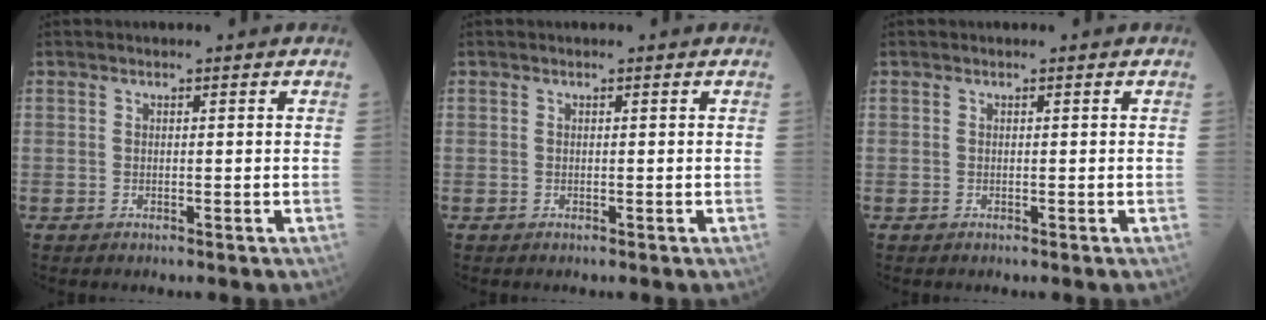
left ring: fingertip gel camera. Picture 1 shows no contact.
{"total": 0.0}
{"total": 0.0}